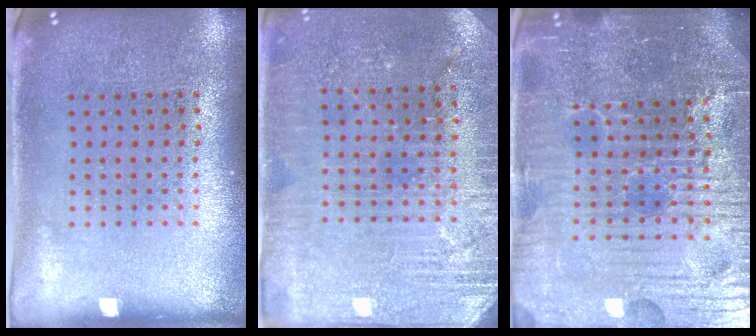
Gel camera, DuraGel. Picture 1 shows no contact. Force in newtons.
{"total": 2.9, "press": 2.9, "slide": 0.4}
{"total": 6.3, "press": 5.8, "slide": 2.3}